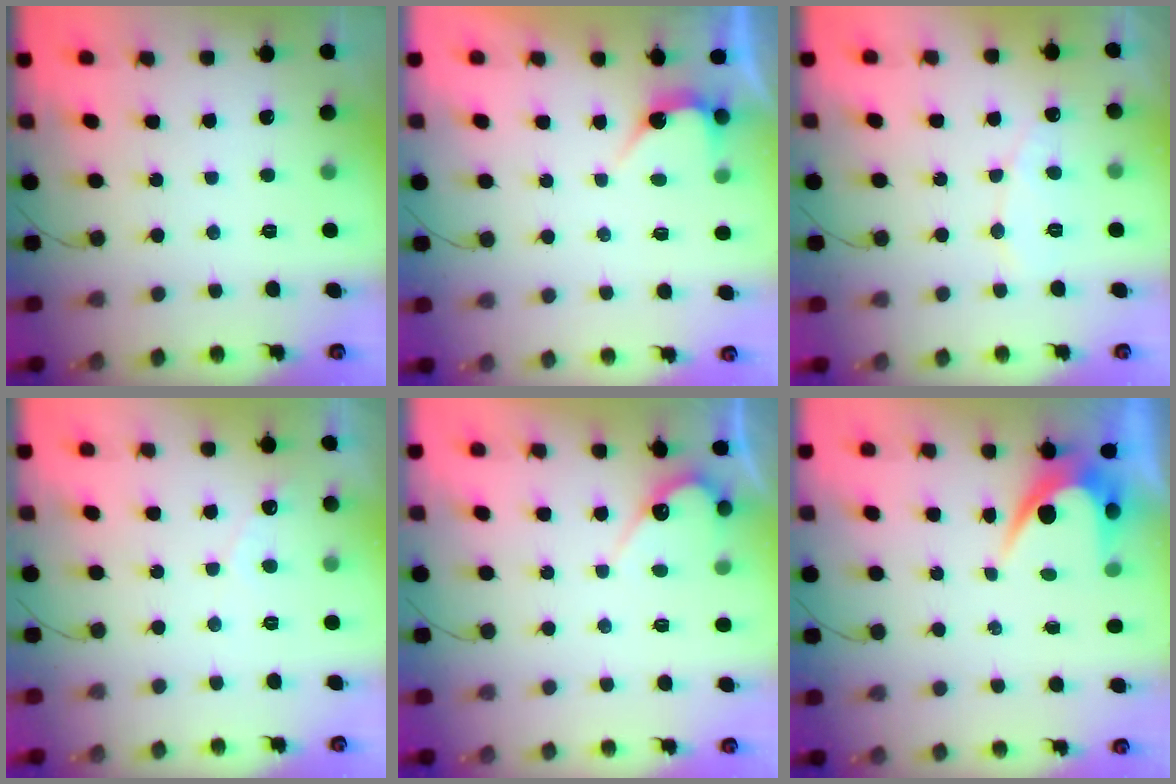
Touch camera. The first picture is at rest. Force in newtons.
{"total": 4.1, "press": 4.1, "slide": 0.3}
{"total": 5.3, "press": 5.2, "slide": 0.5}
{"total": 2.6, "press": 2.6, "slide": 0.1}
{"total": 5.9, "press": 5.9, "slide": 0.2}
{"total": 5.4, "press": 5.4, "slide": 0.4}